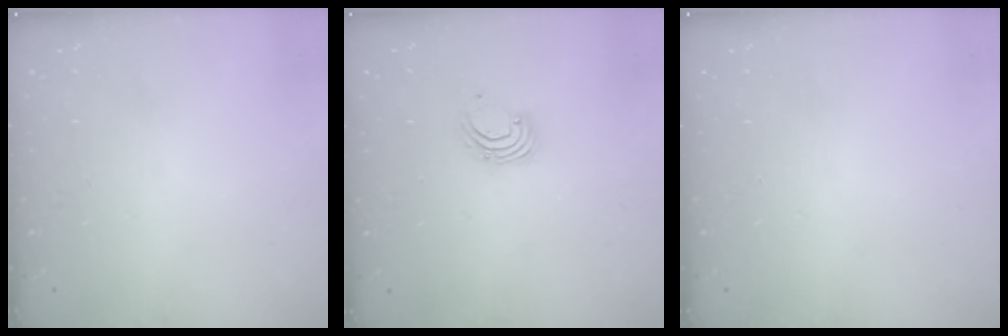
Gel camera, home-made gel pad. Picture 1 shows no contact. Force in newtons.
{"total": 2.2, "press": 2.2, "slide": 0.2}
{"total": 0.0}